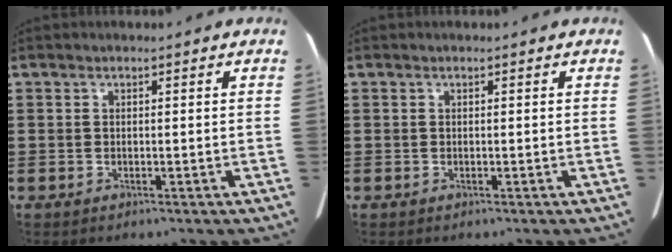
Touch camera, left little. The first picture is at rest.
{"total": 0.0}